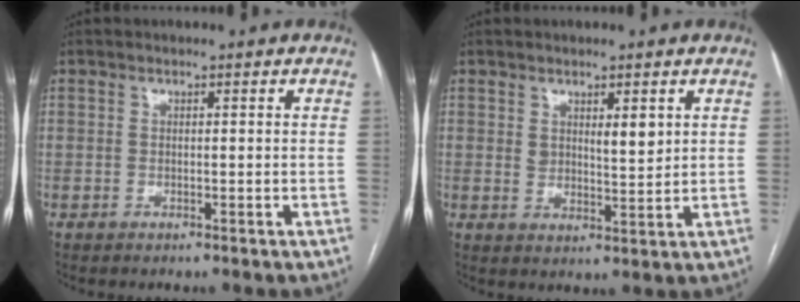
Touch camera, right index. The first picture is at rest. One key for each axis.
{"total": 3.9, "fx": 1.9, "fy": 1.3, "fz": 3.2, "tx": -0.054, "ty": -0.006, "tz": 0.034}